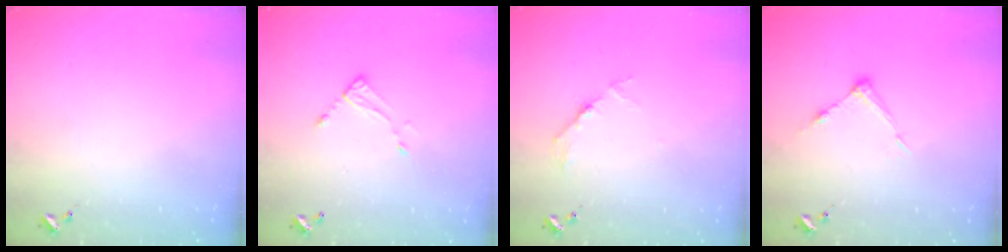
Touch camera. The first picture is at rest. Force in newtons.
{"total": 5.5, "press": 5.5, "slide": 0.3}
{"total": 3.6, "press": 3.6, "slide": 0.4}
{"total": 6.8, "press": 6.7, "slide": 0.4}